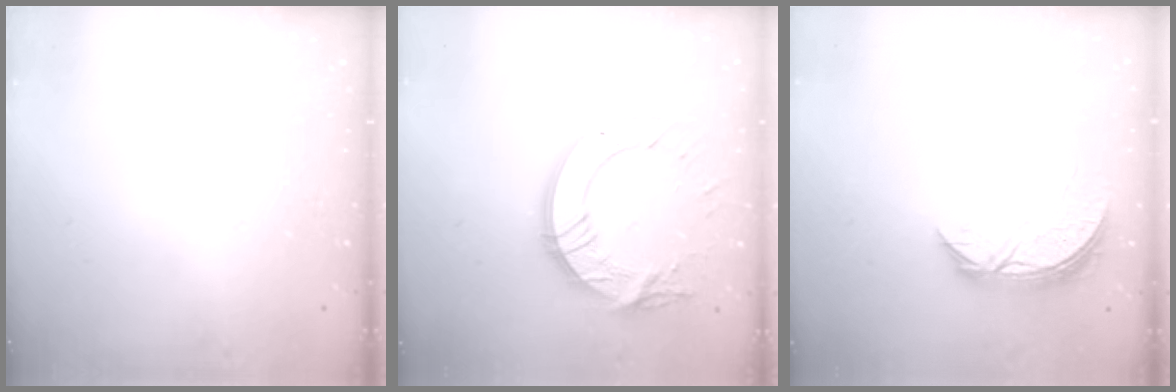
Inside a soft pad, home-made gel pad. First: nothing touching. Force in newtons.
{"total": 15.4, "press": 15.3, "slide": 1.3}
{"total": 7.1, "press": 7.1, "slide": 0.5}